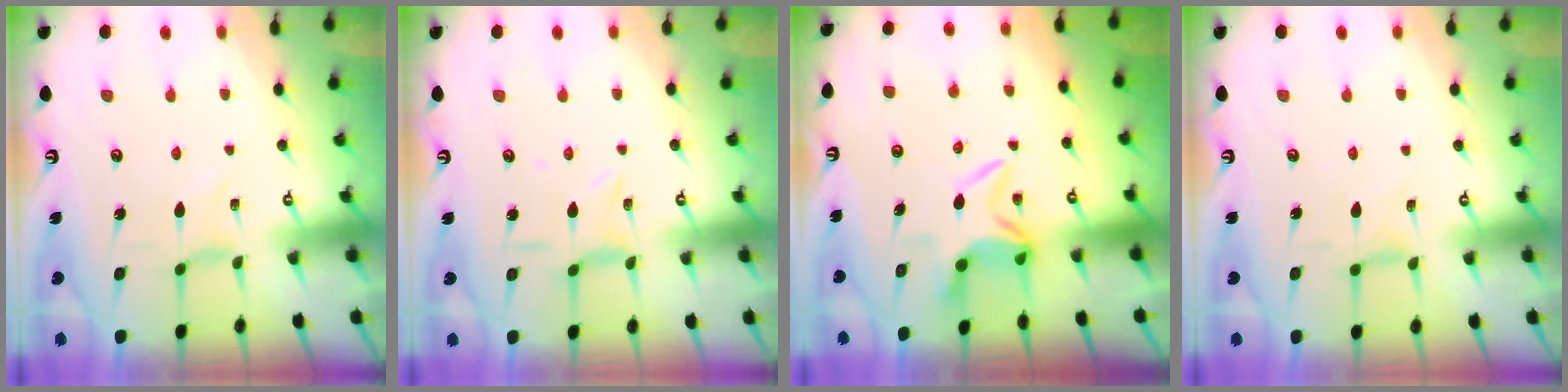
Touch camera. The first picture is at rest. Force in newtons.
{"total": 1.4, "press": 1.3, "slide": 0.4}
{"total": 7.1, "press": 7.1, "slide": 0.6}
{"total": 0.7, "press": 0.6, "slide": 0.4}